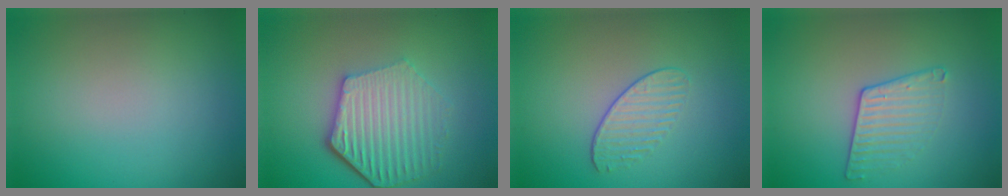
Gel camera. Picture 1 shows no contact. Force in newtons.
{"total": 6.1, "press": 4.6, "slide": 4.0}
{"total": 1.6, "press": 1.1, "slide": 1.2}
{"total": 2.0, "press": 1.5, "slide": 1.3}